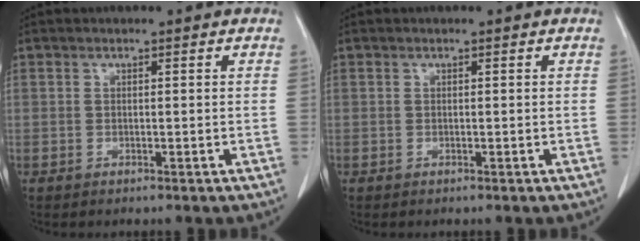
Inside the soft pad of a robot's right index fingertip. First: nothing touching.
{"total": 0.0}